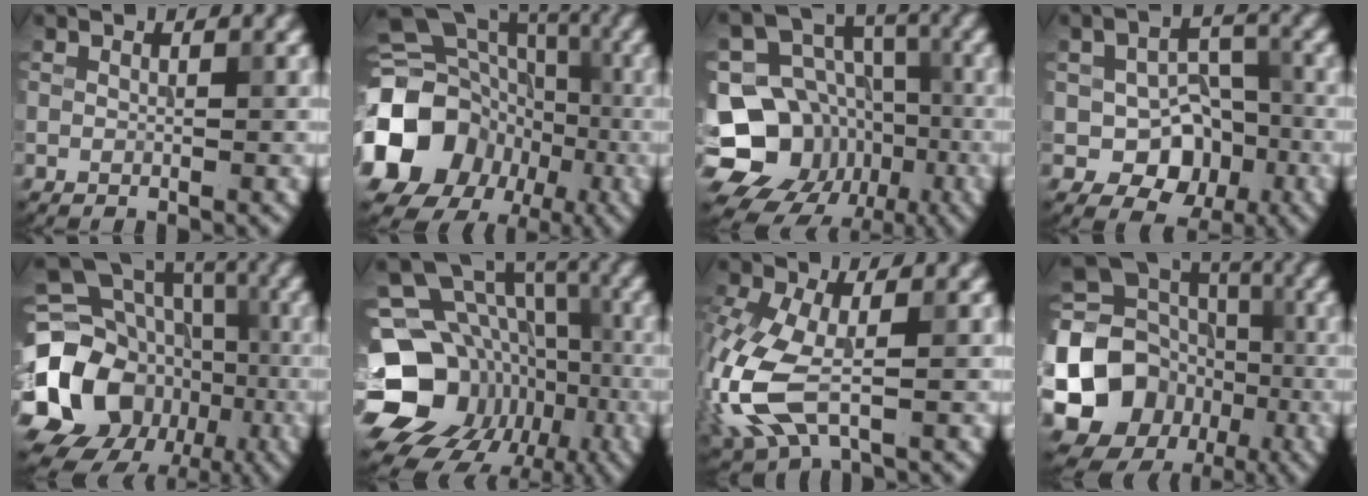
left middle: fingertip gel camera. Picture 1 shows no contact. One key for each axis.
{"total": 20.7, "fx": -6.1, "fy": 18.2, "fz": 7.6, "tx": -0.162, "ty": -0.028, "tz": -0.138}
{"total": 14.3, "fx": -6.1, "fy": 11.8, "fz": 5.4, "tx": -0.090, "ty": -0.001, "tz": -0.115}
{"total": 6.7, "fx": -1.9, "fy": 4.8, "fz": 4.2, "tx": -0.058, "ty": -0.008, "tz": -0.029}
{"total": 17.5, "fx": -4.8, "fy": 14.3, "fz": 8.8, "tx": -0.174, "ty": 0.002, "tz": -0.105}
{"total": 17.8, "fx": -5.3, "fy": 14.9, "fz": 8.1, "tx": -0.157, "ty": 0.006, "tz": -0.090}
{"total": 7.6, "fx": -1.8, "fy": 3.9, "fz": 6.3, "tx": -0.166, "ty": -0.007, "tz": -0.044}
{"total": 14.1, "fx": -3.5, "fy": 12.2, "fz": 6.1, "tx": -0.124, "ty": -0.015, "tz": -0.079}